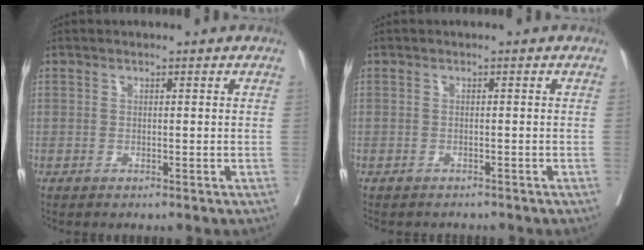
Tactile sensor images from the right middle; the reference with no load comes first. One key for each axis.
{"total": 3.6, "fx": -3.3, "fy": 1.3, "fz": 0.9, "tx": -0.009, "ty": -0.001, "tz": -0.042}